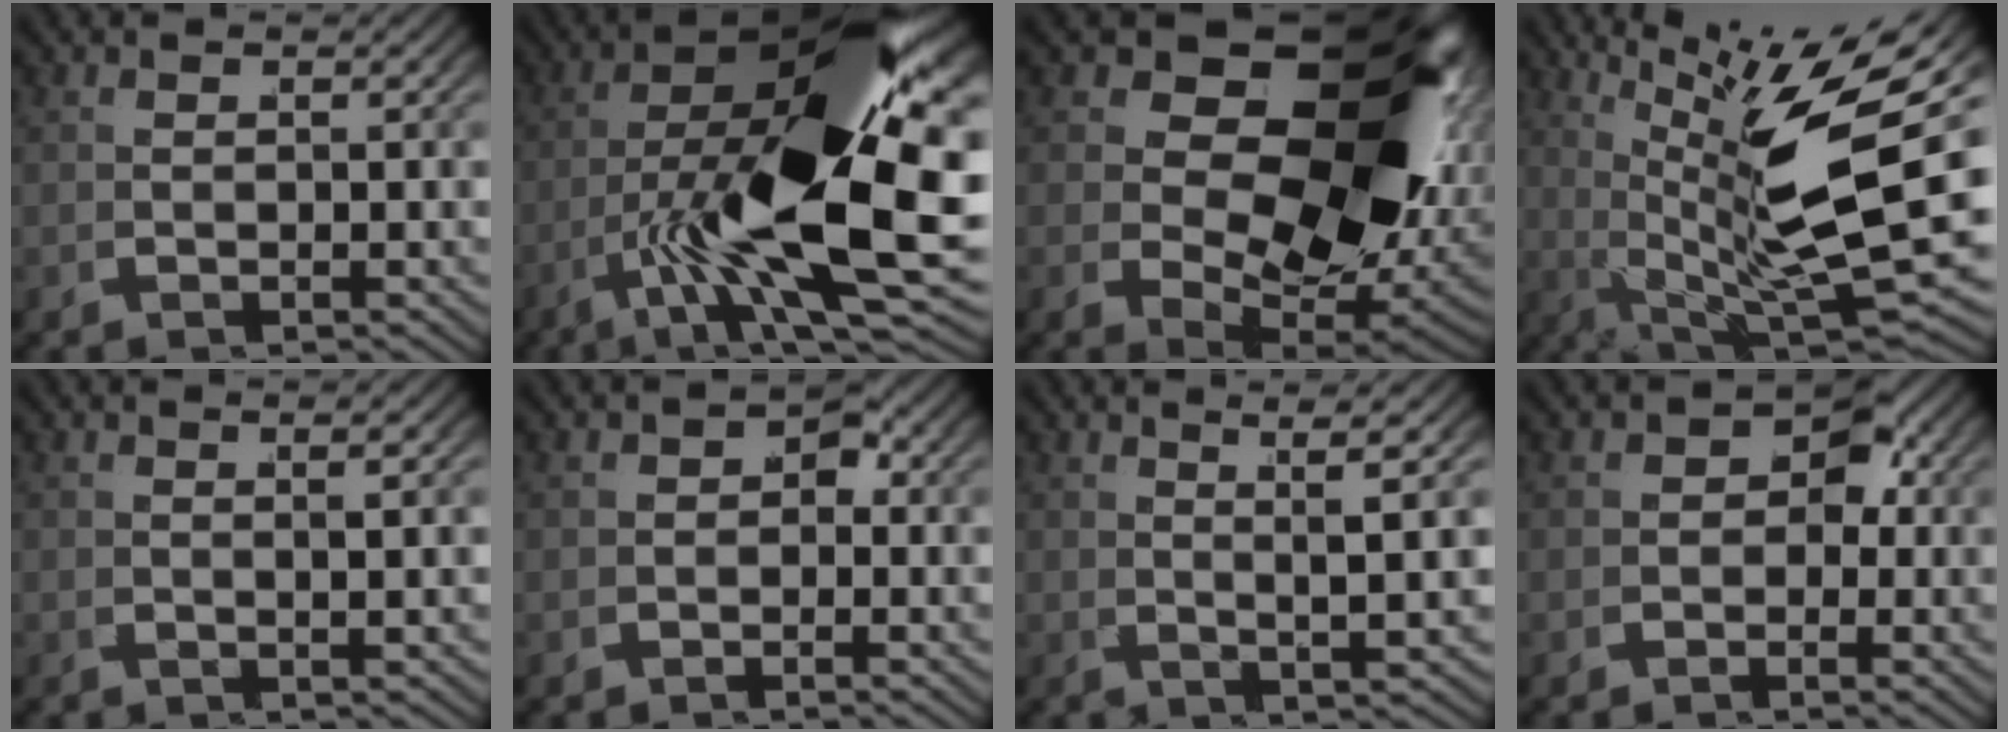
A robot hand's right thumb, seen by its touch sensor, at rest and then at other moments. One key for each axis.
{"total": 21.0, "fx": -0.2, "fy": 8.7, "fz": 19.1, "tx": -0.329, "ty": -0.036, "tz": 0.018}
{"total": 23.4, "fx": 2.2, "fy": 13.2, "fz": 19.2, "tx": -0.299, "ty": -0.055, "tz": 0.059}
{"total": 14.2, "fx": 2.1, "fy": 6.2, "fz": 12.6, "tx": -0.209, "ty": -0.029, "tz": 0.054}
{"total": 1.2, "fx": 0.6, "fy": 0.0, "fz": 1.1, "tx": -0.026, "ty": 0.002, "tz": 0.010}
{"total": 1.7, "fx": -0.2, "fy": 1.4, "fz": 1.0, "tx": -0.013, "ty": -0.004, "tz": -0.008}
{"total": 3.8, "fx": 2.3, "fy": 0.0, "fz": 3.0, "tx": -0.052, "ty": 0.003, "tz": 0.038}
{"total": 3.2, "fx": 0.1, "fy": 2.4, "fz": 2.1, "tx": -0.032, "ty": -0.006, "tz": 0.000}